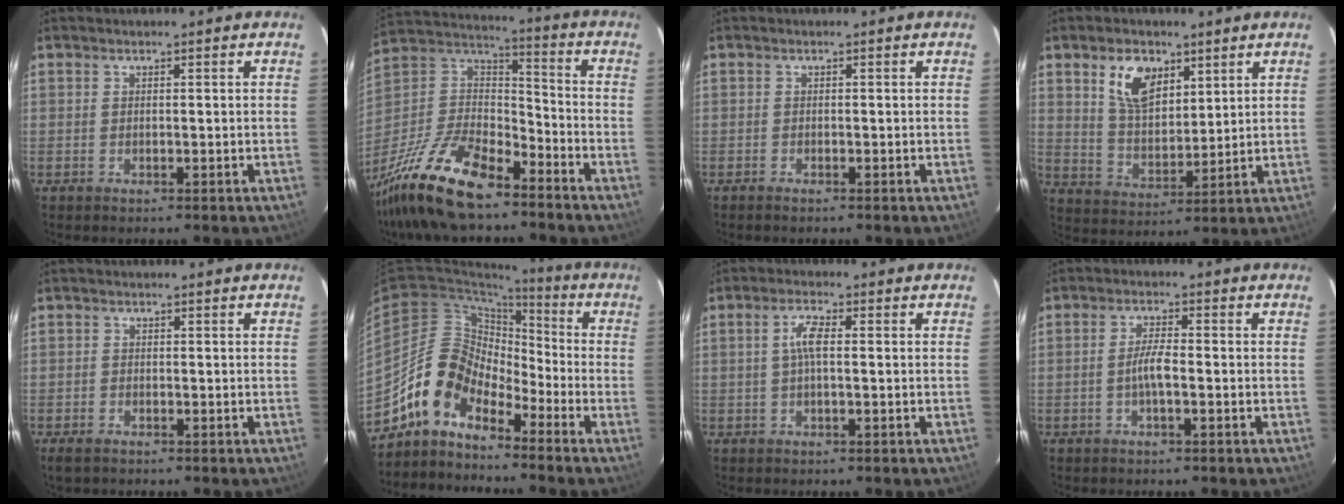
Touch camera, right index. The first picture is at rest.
{"total": 21.0, "force": [-15.3, 7.4, 12.3], "torque": [-0.266, -0.007, -0.280]}
{"total": 0.7, "force": [-0.7, 0.1, 0.2], "torque": [-0.006, -0.002, -0.014]}
{"total": 9.4, "force": [4.9, 5.4, 6.0], "torque": [-0.108, 0.012, 0.099]}
{"total": 2.3, "force": [-1.6, 1.4, 1.0], "torque": [-0.022, -0.003, -0.030]}
{"total": 10.7, "force": [-7.8, 5.7, 4.6], "torque": [-0.084, 0.032, -0.158]}
{"total": 3.6, "force": [0.2, 1.0, 3.4], "torque": [-0.070, 0.007, 0.004]}
{"total": 3.5, "force": [-1.1, 0.7, 3.3], "torque": [-0.067, 0.005, -0.020]}